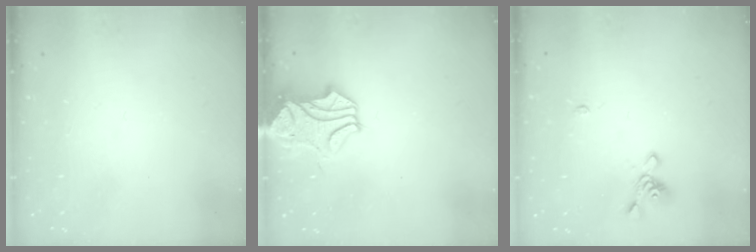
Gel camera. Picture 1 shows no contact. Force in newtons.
{"total": 1.8, "press": 0.9, "slide": 1.5}
{"total": 2.6, "press": 2.5, "slide": 0.9}